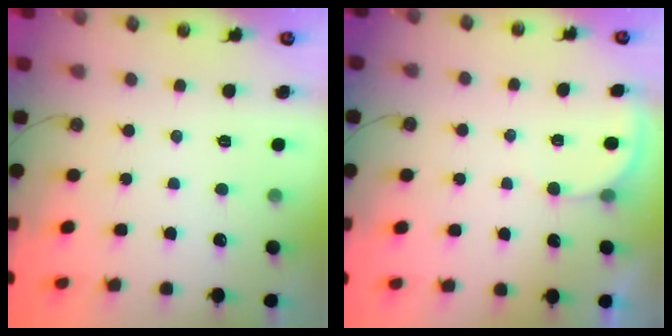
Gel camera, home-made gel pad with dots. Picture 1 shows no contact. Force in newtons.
{"total": 2.9, "press": 2.9, "slide": 0.2}